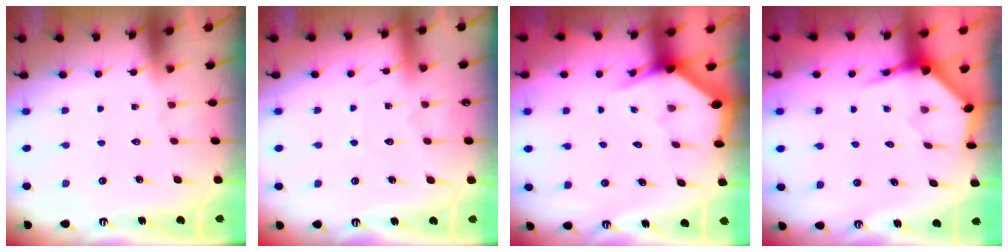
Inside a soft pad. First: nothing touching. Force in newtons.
{"total": 4.0, "press": 3.9, "slide": 0.5}
{"total": 3.0, "press": 3.0, "slide": 0.1}
{"total": 3.9, "press": 3.9, "slide": 0.5}